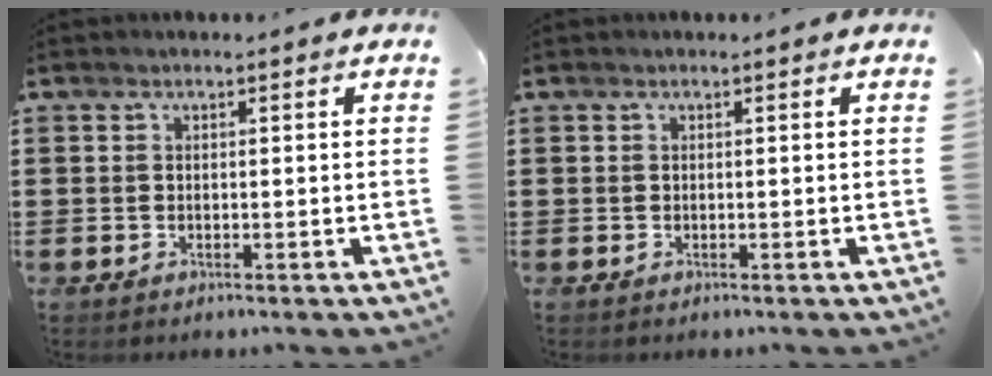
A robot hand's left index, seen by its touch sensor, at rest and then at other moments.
{"total": 0.0}